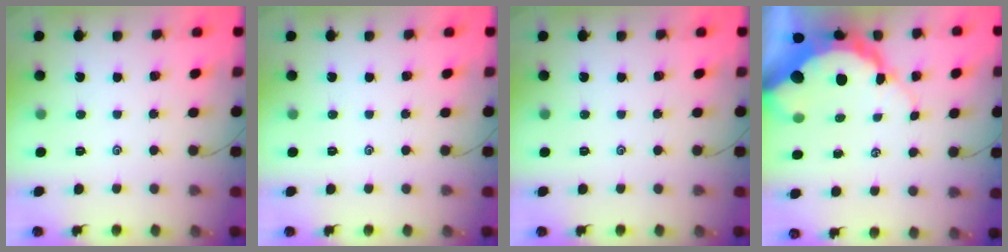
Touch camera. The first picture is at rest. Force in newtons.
{"total": 0.0}
{"total": 0.0}
{"total": 13.1, "press": 13.0, "slide": 1.2}